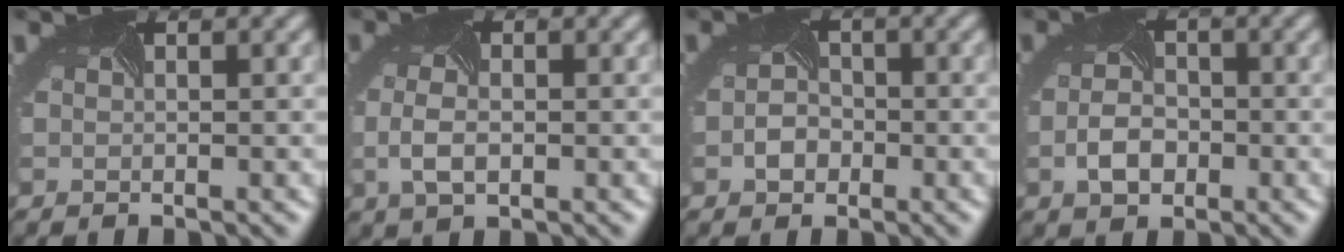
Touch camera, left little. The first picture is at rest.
{"total": 2.4, "force": [-1.0, 1.2, 1.8], "torque": [-0.056, -0.004, -0.011]}
{"total": 2.0, "force": [-1.2, 1.4, 0.6], "torque": [-0.020, -0.002, -0.019]}
{"total": 2.9, "force": [-1.4, 1.9, 1.8], "torque": [-0.042, -0.005, -0.021]}